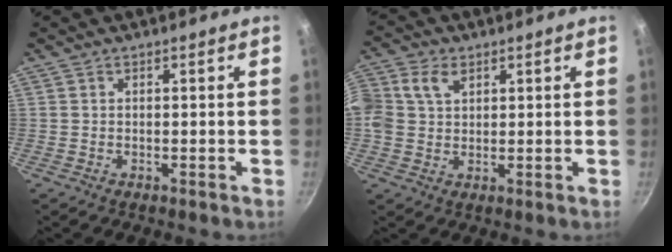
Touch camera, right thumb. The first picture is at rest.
{"total": 8.1, "force": [2.7, 6.1, 4.6], "torque": [-0.096, 0.014, 0.044]}